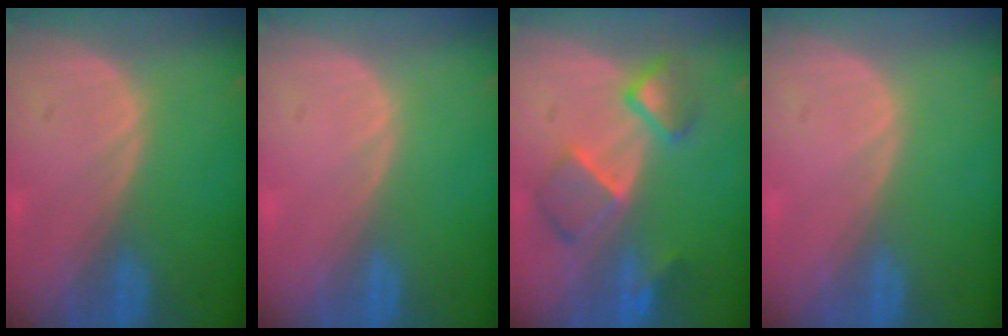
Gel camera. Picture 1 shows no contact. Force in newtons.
{"total": 0.0}
{"total": 6.9, "press": 6.7, "slide": 1.6}
{"total": 0.0}